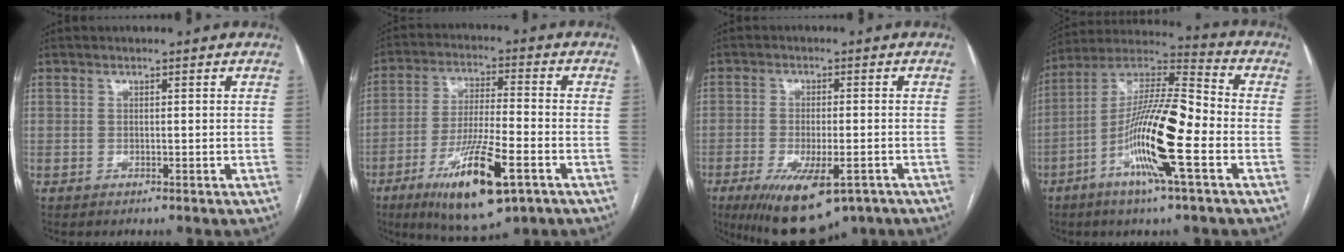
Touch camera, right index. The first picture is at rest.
{"total": 15.0, "force": [-7.2, 2.9, 12.8], "torque": [-0.238, -0.023, -0.115]}
{"total": 12.6, "force": [-7.4, 4.4, 9.2], "torque": [-0.153, -0.020, -0.107]}
{"total": 16.7, "force": [-5.3, 1.2, 15.8], "torque": [-0.303, 0.000, -0.102]}